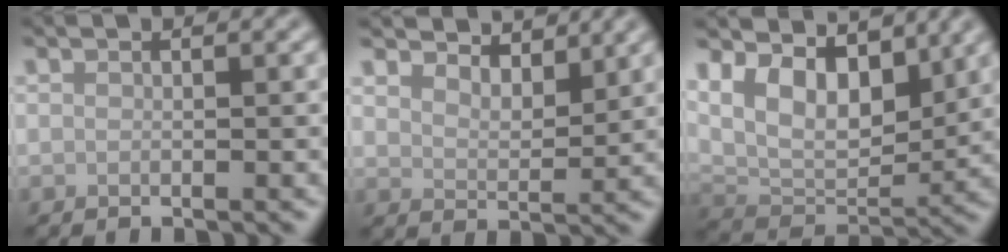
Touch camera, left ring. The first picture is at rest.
{"total": 3.9, "force": [3.7, 1.1, 0.9], "torque": [-0.027, -0.001, 0.049]}
{"total": 8.0, "force": [4.0, 4.4, 5.3], "torque": [-0.096, -0.009, 0.063]}